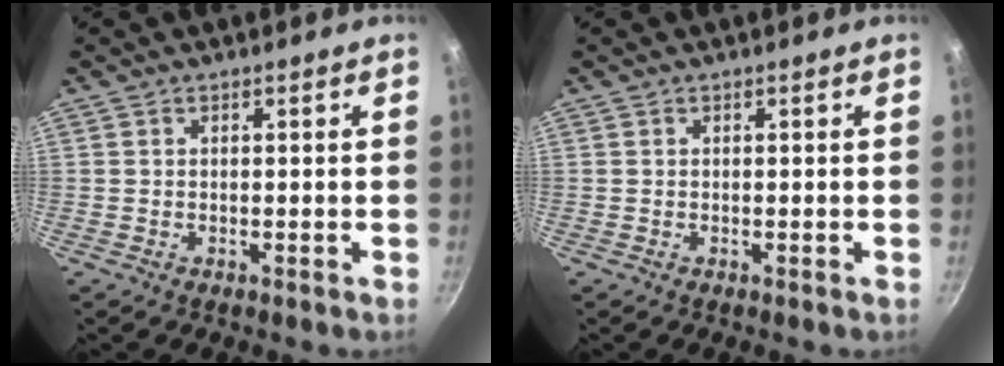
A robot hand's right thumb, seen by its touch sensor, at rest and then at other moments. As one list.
[{"total": 0.0}]